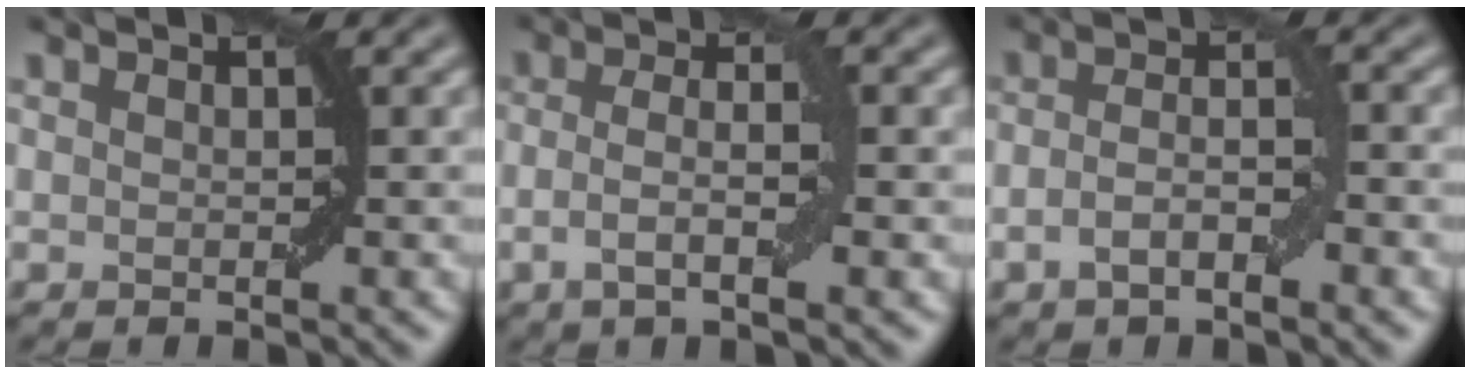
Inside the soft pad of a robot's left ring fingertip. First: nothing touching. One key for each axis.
{"total": 3.6, "fx": -0.7, "fy": 0.9, "fz": 3.4, "tx": -0.065, "ty": 0.000, "tz": -0.018}
{"total": 3.2, "fx": -1.2, "fy": 1.2, "fz": 2.8, "tx": -0.055, "ty": 0.002, "tz": -0.027}